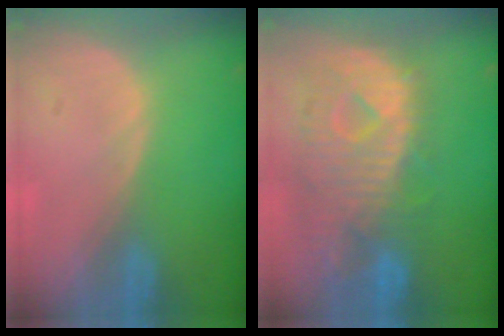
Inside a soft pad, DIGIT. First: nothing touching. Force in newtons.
{"total": 11.8, "press": 10.2, "slide": 6.0}